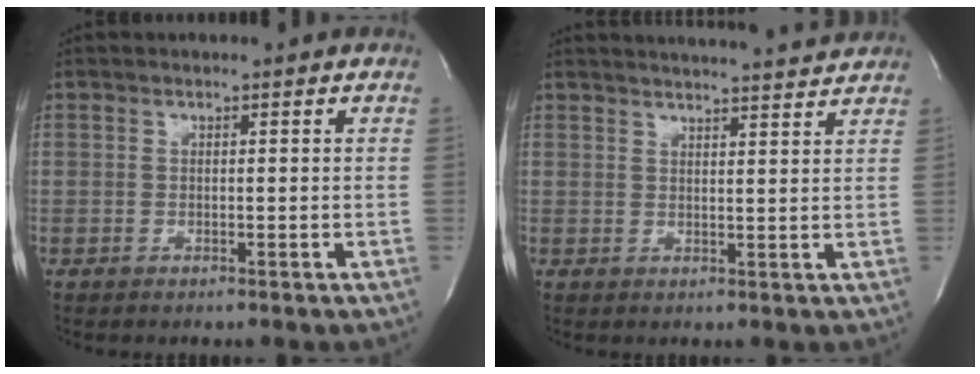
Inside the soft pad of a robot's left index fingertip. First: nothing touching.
{"total": 11.4, "force": [11.0, 0.3, 3.2], "torque": [-0.047, 0.002, 0.133]}